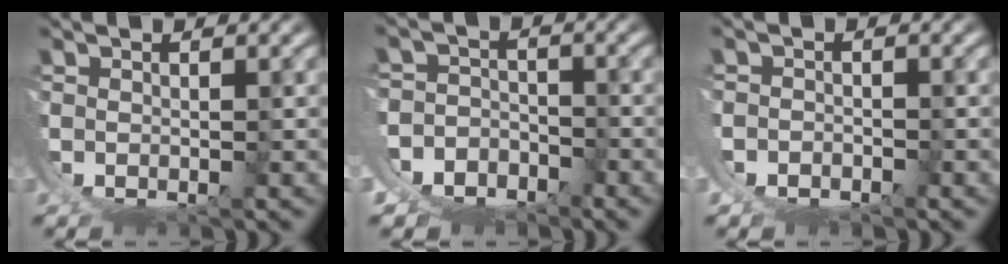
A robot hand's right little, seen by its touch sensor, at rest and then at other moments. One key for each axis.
{"total": 6.8, "fx": -0.5, "fy": 6.2, "fz": 2.8, "tx": -0.079, "ty": -0.025, "tz": -0.012}
{"total": 2.6, "fx": -0.2, "fy": 2.4, "fz": 0.8, "tx": -0.033, "ty": -0.004, "tz": -0.004}